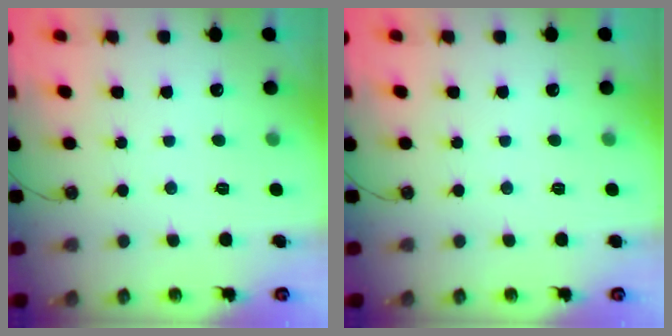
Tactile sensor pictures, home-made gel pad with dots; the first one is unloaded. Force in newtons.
{"total": 0.0}